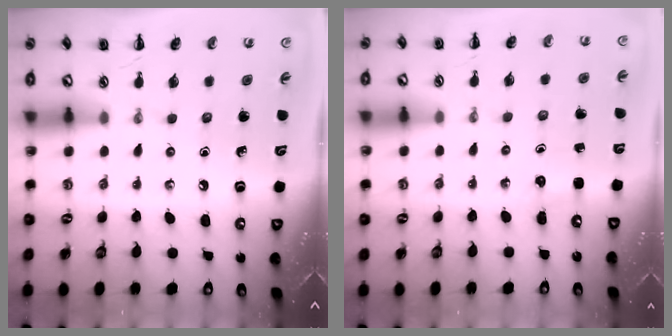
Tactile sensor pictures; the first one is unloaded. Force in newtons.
{"total": 2.4, "press": 2.3, "slide": 0.7}